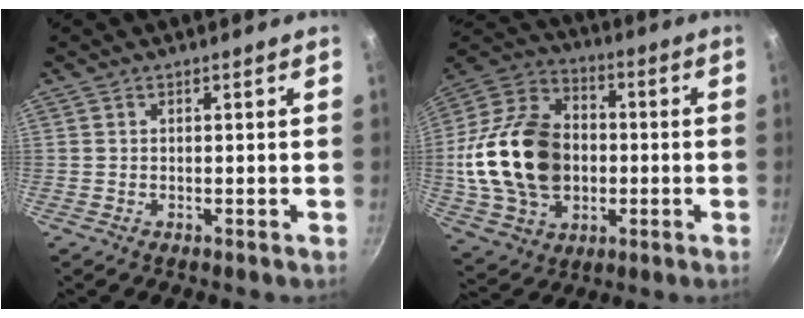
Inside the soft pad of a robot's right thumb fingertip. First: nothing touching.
{"total": 24.0, "force": [-1.1, 17.5, 16.4], "torque": [-0.281, 0.029, -0.016]}